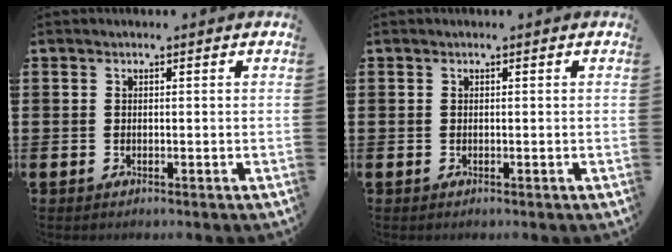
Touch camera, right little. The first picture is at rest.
{"total": 0.0}